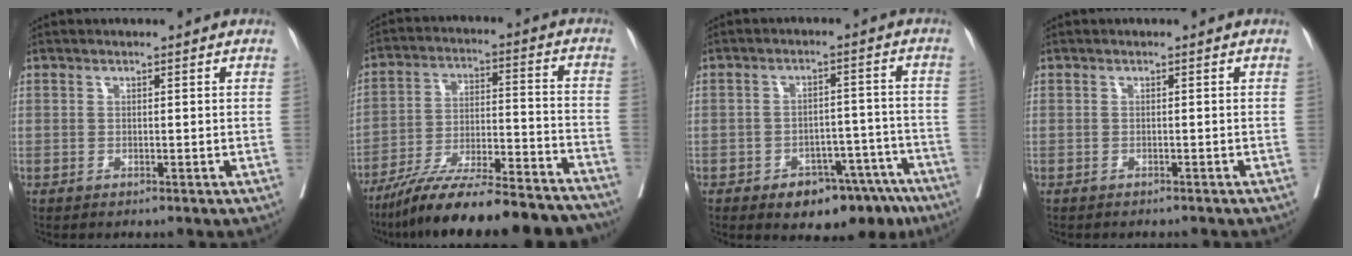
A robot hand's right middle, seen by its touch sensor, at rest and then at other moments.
{"total": 22.5, "force": [-19.8, 2.6, 10.2], "torque": [-0.138, 0.001, -0.305]}
{"total": 10.5, "force": [-7.5, 5.3, 5.1], "torque": [-0.033, 0.030, -0.101]}
{"total": 2.9, "force": [-2.7, 0.8, 0.8], "torque": [-0.012, -0.003, -0.034]}